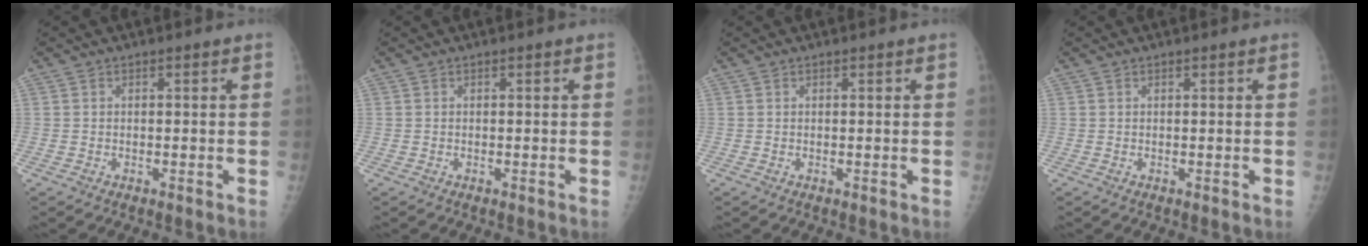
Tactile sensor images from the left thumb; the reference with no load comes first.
{"total": 0.0}
{"total": 0.0}
{"total": 0.0}